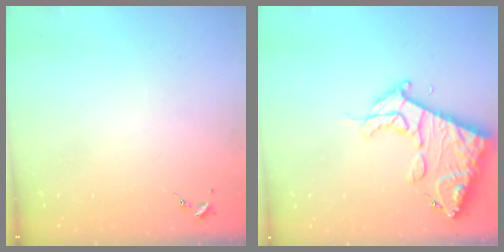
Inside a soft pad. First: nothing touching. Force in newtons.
{"total": 15.7, "press": 15.6, "slide": 1.7}